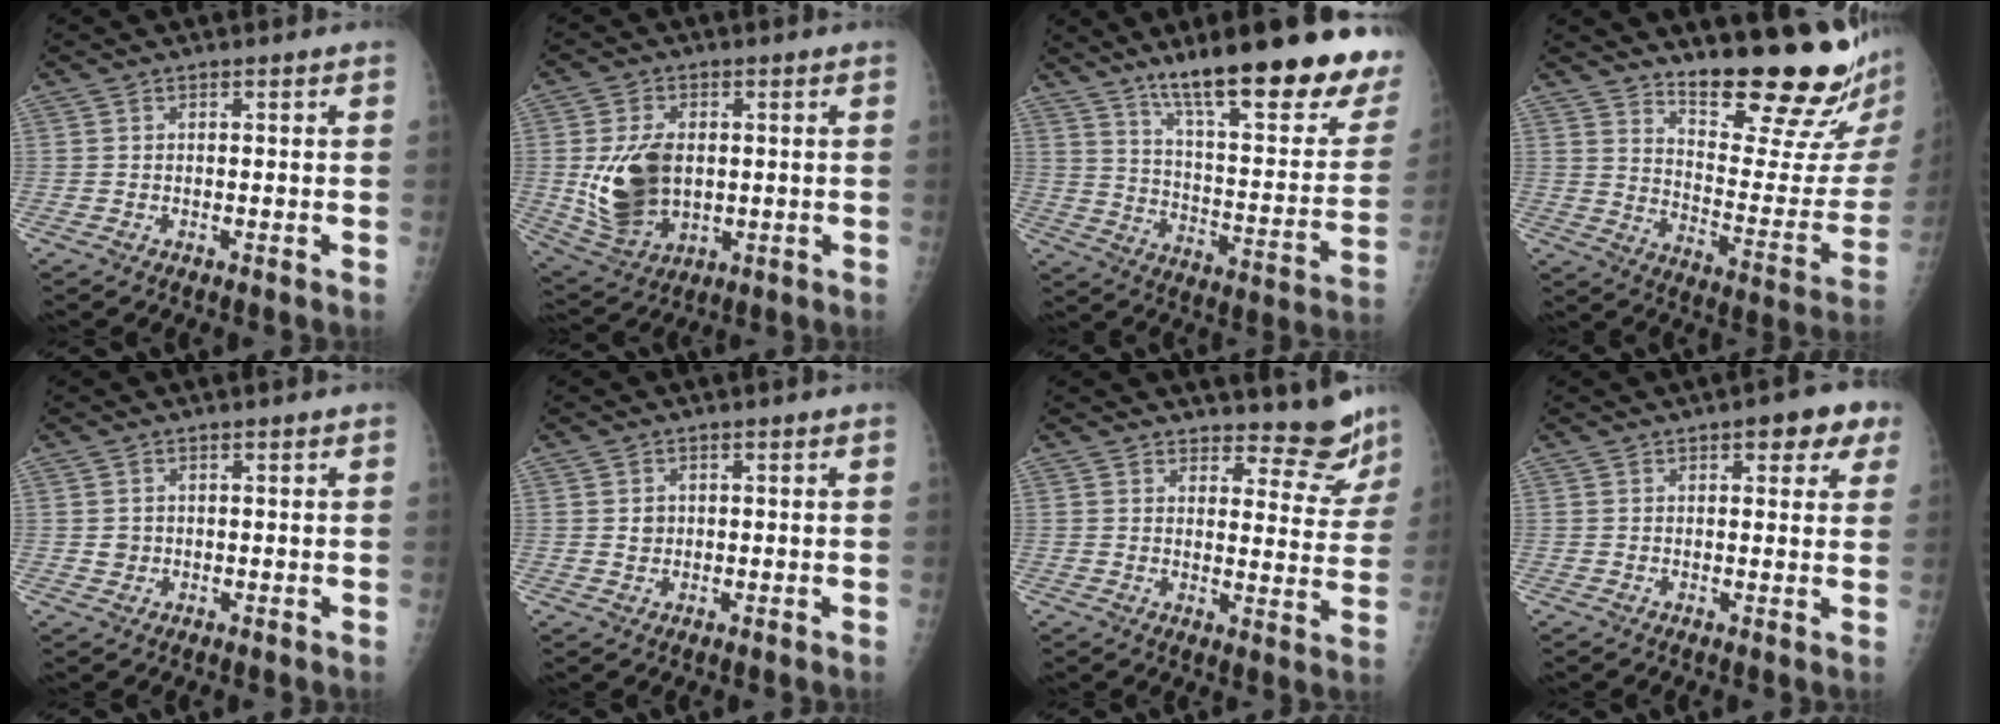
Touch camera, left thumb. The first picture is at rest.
{"total": 12.8, "force": [0.2, 8.4, 9.6], "torque": [-0.168, -0.010, 0.022]}
{"total": 28.0, "force": [18.5, 6.1, 20.1], "torque": [-0.257, -0.079, 0.276]}
{"total": 22.0, "force": [17.5, 3.6, 12.9], "torque": [-0.159, -0.154, 0.249]}
{"total": 1.4, "force": [0.2, 1.3, 0.4], "torque": [-0.001, 0.000, 0.006]}
{"total": 1.8, "force": [0.3, 1.6, 0.7], "torque": [-0.005, 0.000, 0.007]}
{"total": 8.6, "force": [8.1, 2.4, 1.6], "torque": [0.013, -0.076, 0.094]}
{"total": 6.6, "force": [3.5, 3.0, 4.8], "torque": [-0.026, -0.006, 0.034]}